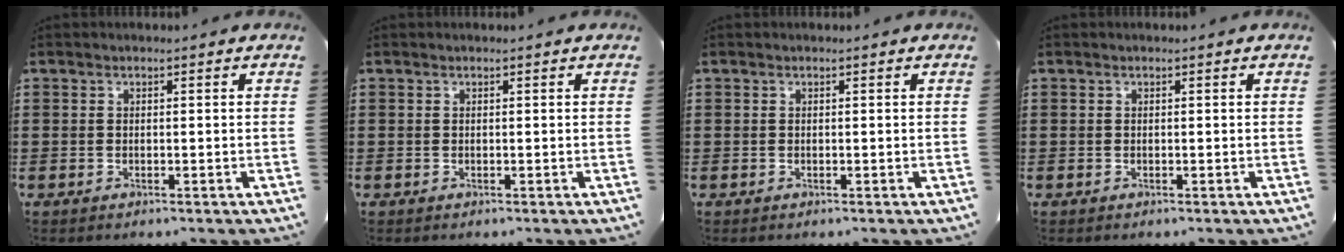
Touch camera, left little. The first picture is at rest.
{"total": 0.0}
{"total": 0.0}
{"total": 0.0}